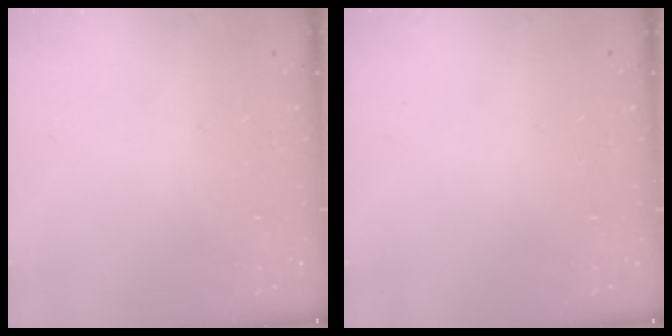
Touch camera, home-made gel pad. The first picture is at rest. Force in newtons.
{"total": 0.0}